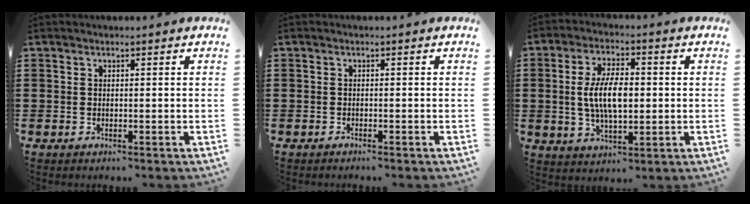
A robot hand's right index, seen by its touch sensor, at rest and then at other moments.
{"total": 0.6, "force": [-0.6, -0.1, 0.2], "torque": [-0.004, -0.001, -0.012]}
{"total": 8.0, "force": [0.1, 3.4, 7.2], "torque": [-0.156, 0.003, -0.005]}